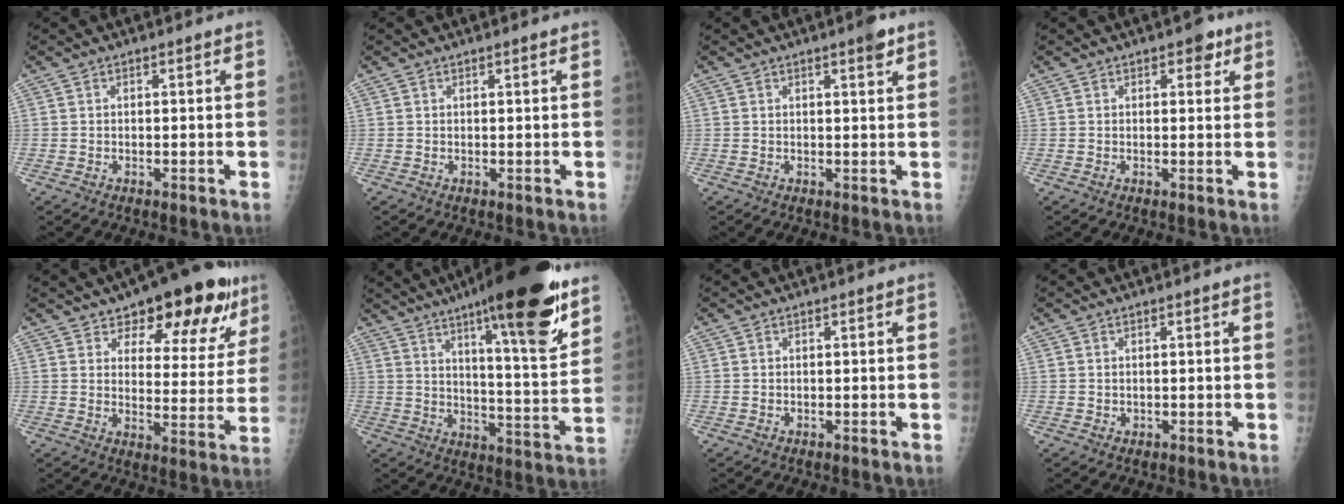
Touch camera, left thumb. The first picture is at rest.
{"total": 0.5, "force": [0.4, 0.0, 0.4], "torque": [-0.005, -0.001, 0.007]}
{"total": 2.5, "force": [1.6, 0.5, 1.9], "torque": [-0.023, -0.007, 0.019]}
{"total": 3.0, "force": [1.7, 1.7, 1.8], "torque": [-0.005, -0.003, 0.017]}
{"total": 18.7, "force": [11.4, 8.5, 12.1], "torque": [-0.103, -0.040, 0.160]}
{"total": 24.0, "force": [15.0, 4.4, 18.2], "torque": [-0.250, -0.065, 0.228]}
{"total": 0.0}
{"total": 0.6, "force": [0.3, 0.4, 0.2], "torque": [0.003, -0.002, 0.005]}